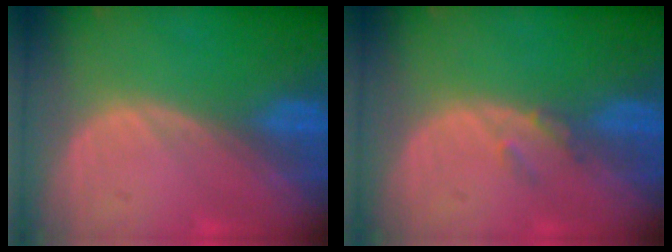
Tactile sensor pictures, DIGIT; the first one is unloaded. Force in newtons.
{"total": 1.6, "press": 1.6, "slide": 0.2}